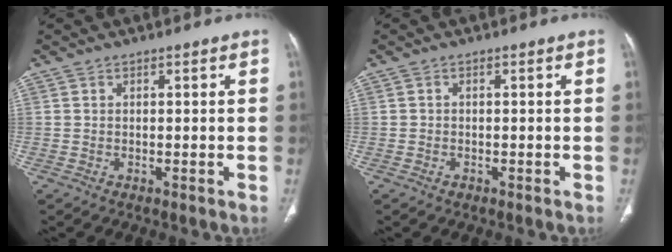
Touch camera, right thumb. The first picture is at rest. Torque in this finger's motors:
{"motor_torque": [-0.02, 0.17, -0.24, 0.09, 0.01]}